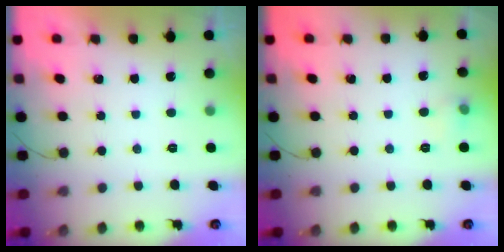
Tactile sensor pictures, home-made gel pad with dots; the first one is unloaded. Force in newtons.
{"total": 8.1, "press": 4.3, "slide": 6.9}